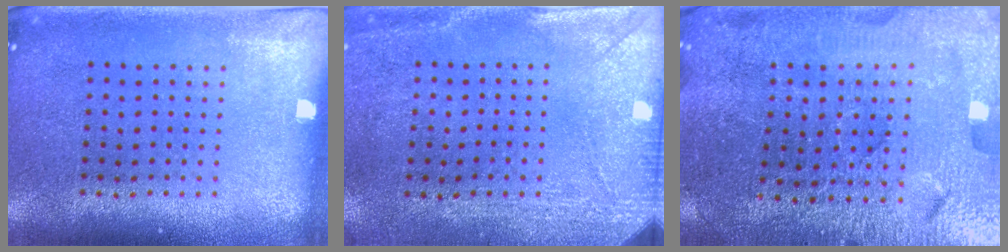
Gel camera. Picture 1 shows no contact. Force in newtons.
{"total": 2.9, "press": 2.3, "slide": 1.8}
{"total": 3.9, "press": 3.8, "slide": 0.7}